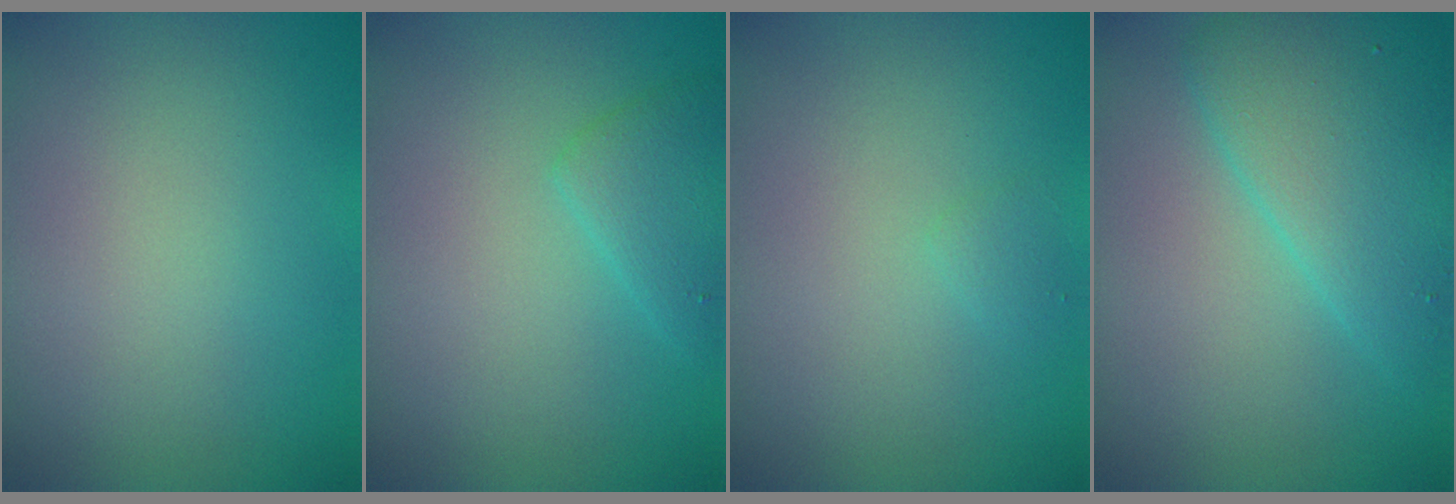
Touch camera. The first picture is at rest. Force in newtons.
{"total": 2.4, "press": 2.4, "slide": 0.1}
{"total": 0.6, "press": 0.6, "slide": 0.1}
{"total": 5.3, "press": 5.3, "slide": 0.2}